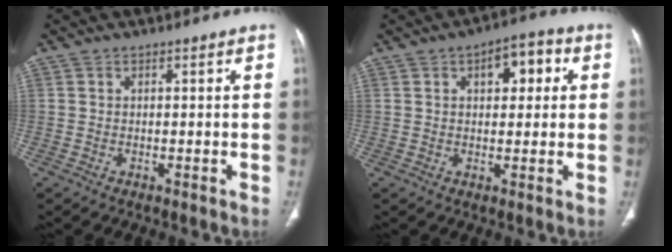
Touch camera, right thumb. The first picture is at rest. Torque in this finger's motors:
{"motor_torque": [-0.24, 0.37, -0.23, 0.28, 0.13]}